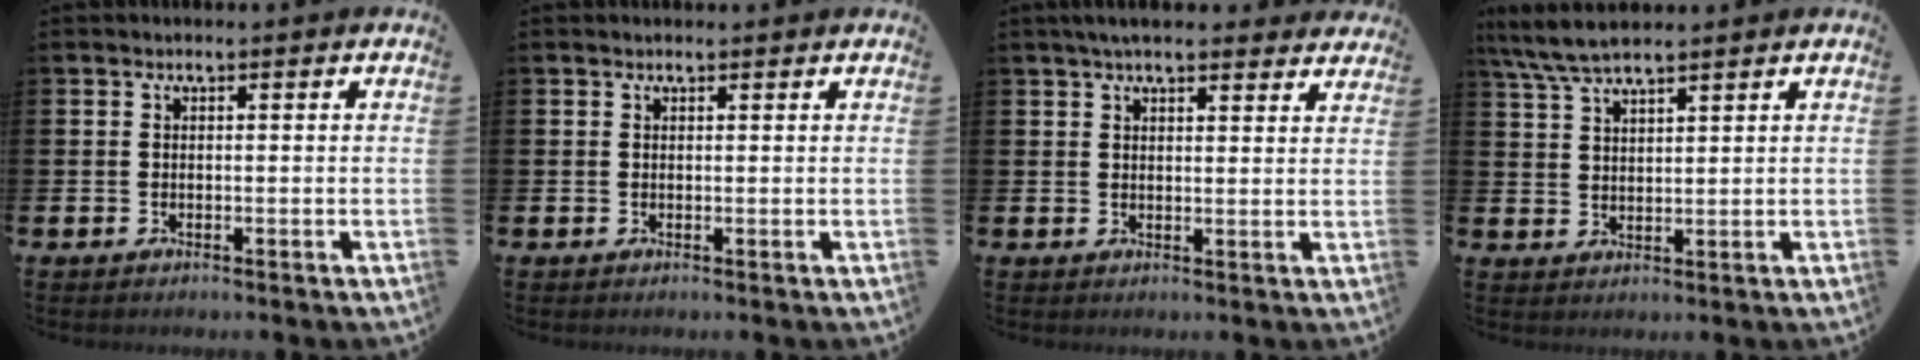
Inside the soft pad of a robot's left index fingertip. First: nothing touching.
{"total": 0.5, "force": [0.5, 0.1, 0.1], "torque": [0.011, -0.004, 0.006]}
{"total": 4.3, "force": [3.9, 0.8, 1.6], "torque": [-0.034, -0.011, 0.071]}
{"total": 5.8, "force": [5.2, 0.9, 2.5], "torque": [-0.064, -0.012, 0.096]}